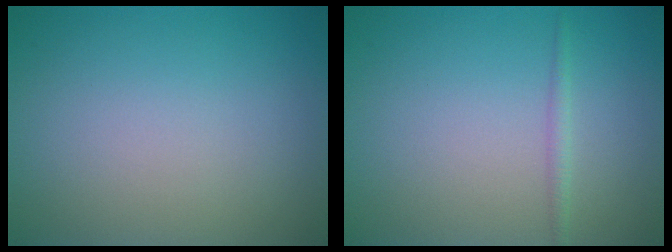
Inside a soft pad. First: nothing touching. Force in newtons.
{"total": 1.0, "press": 1.0, "slide": 0.0}